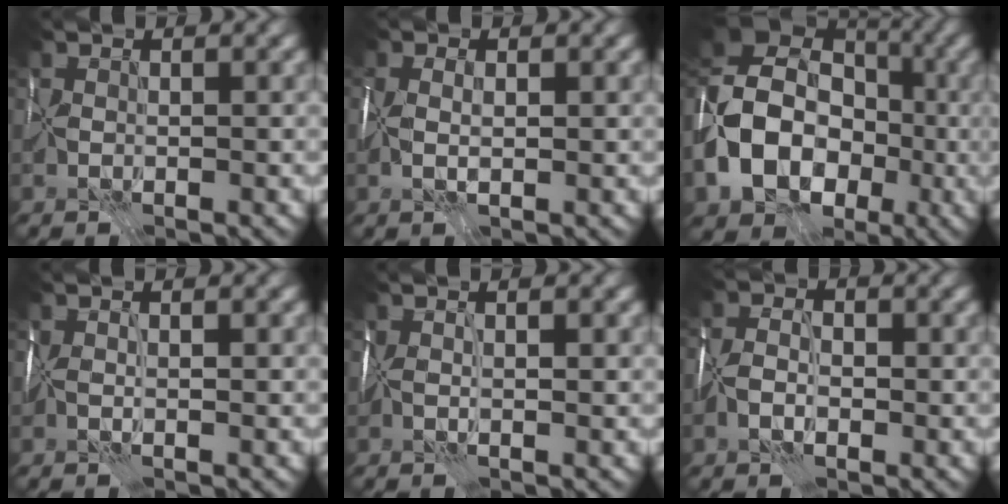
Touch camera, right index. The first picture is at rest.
{"total": 2.8, "force": [0.2, 1.4, 2.3], "torque": [-0.047, 0.003, 0.002]}
{"total": 13.9, "force": [-3.3, 10.6, 8.4], "torque": [-0.178, -0.007, -0.070]}
{"total": 2.0, "force": [0.4, 0.7, 1.8], "torque": [-0.030, 0.001, 0.004]}
{"total": 2.9, "force": [0.8, 1.0, 2.6], "torque": [-0.037, 0.003, 0.008]}
{"total": 3.3, "force": [-1.2, 2.2, 2.2], "torque": [-0.047, -0.001, -0.031]}